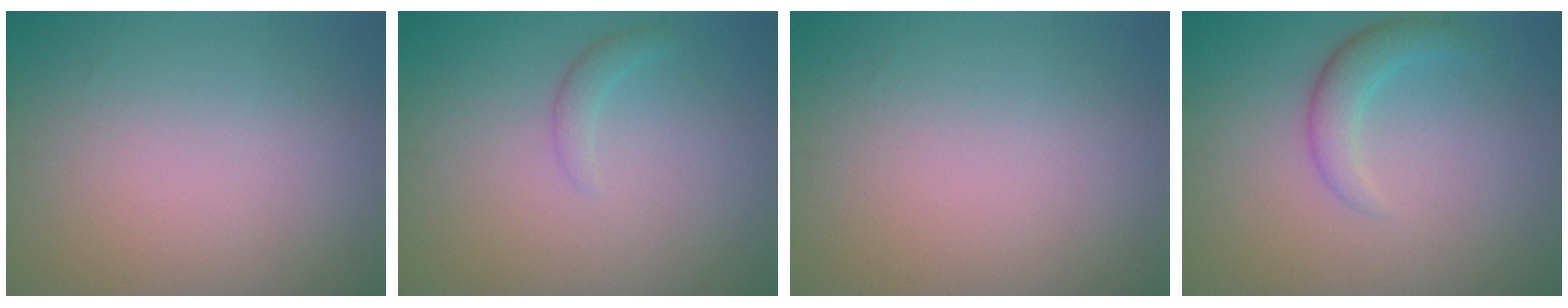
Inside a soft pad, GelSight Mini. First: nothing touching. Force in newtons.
{"total": 1.1, "press": 1.1, "slide": 0.1}
{"total": 0.0}
{"total": 2.4, "press": 2.4, "slide": 0.1}